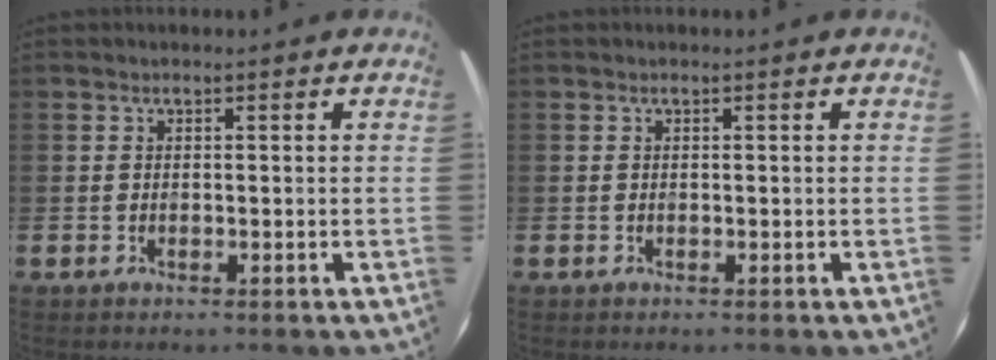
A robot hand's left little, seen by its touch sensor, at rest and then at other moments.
{"total": 0.0}